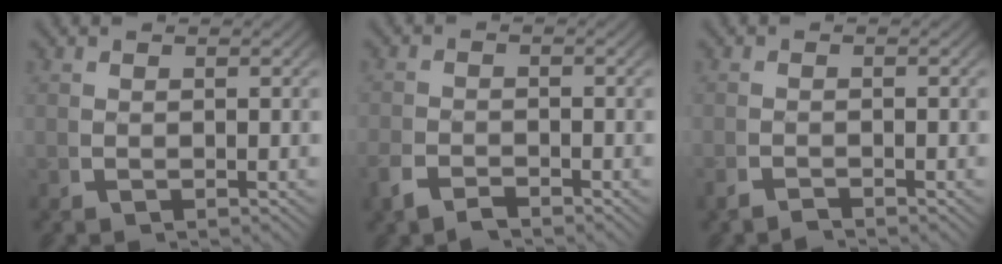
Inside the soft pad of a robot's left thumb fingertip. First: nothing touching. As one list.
[{"total": 1.9, "force": [-1.7, 0.7, 0.6], "torque": [-0.012, -0.008, -0.033]}, {"total": 1.1, "force": [-1.1, 0.1, 0.1], "torque": [0.002, -0.007, -0.022]}]